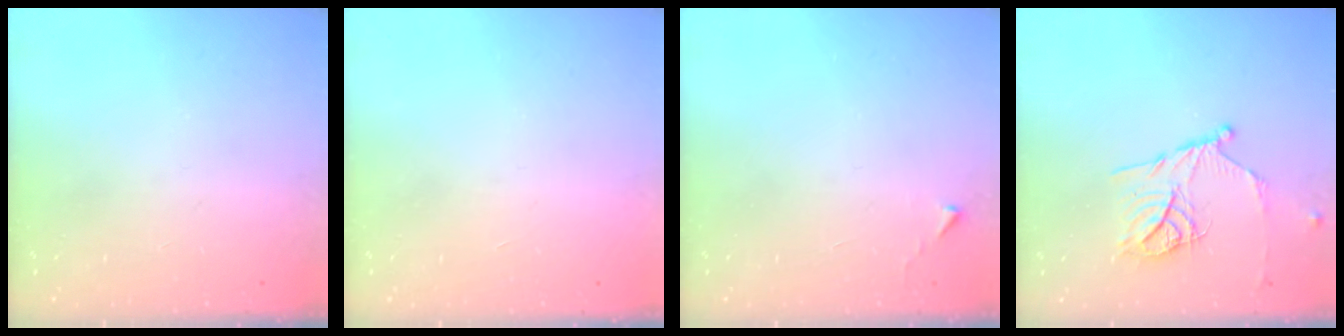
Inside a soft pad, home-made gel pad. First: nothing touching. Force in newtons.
{"total": 1.7, "press": 1.7, "slide": 0.1}
{"total": 2.7, "press": 2.6, "slide": 0.4}
{"total": 13.1, "press": 13.1, "slide": 1.0}